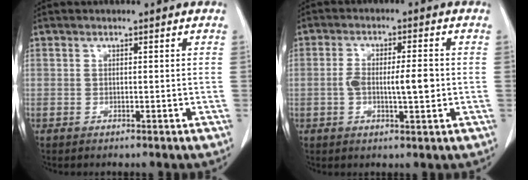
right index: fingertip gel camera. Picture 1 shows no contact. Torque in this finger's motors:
{"motor_torque": [0.17, 0.15, 0.17, 0.06]}